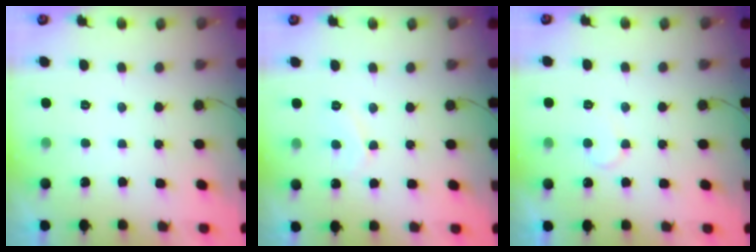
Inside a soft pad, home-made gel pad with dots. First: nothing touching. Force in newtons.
{"total": 5.6, "press": 5.6, "slide": 0.6}
{"total": 5.4, "press": 5.4, "slide": 0.5}